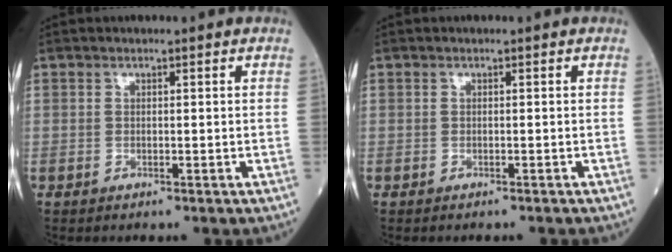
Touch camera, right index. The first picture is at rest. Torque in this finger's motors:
{"motor_torque": [-0.28, 0.08, -0.07, -0.02]}